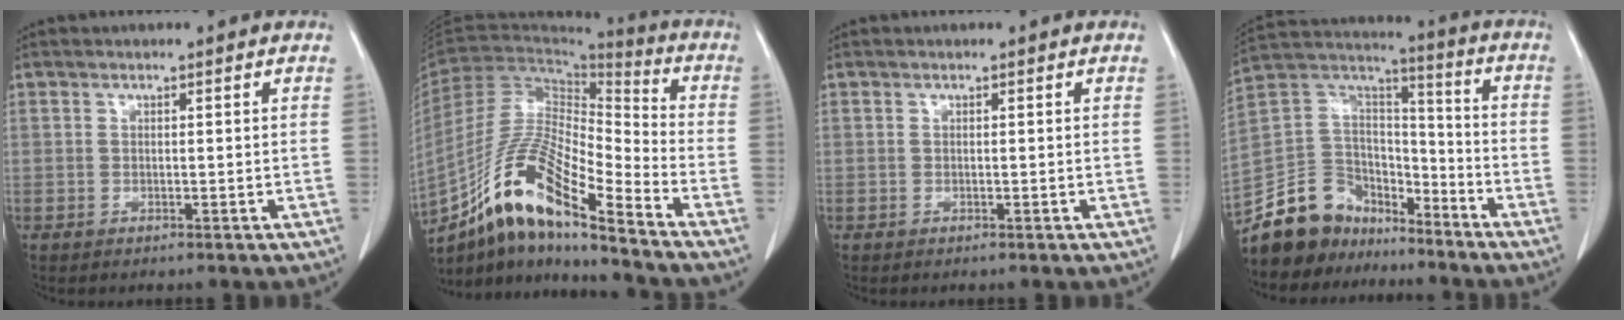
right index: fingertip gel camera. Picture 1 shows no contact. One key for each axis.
{"total": 17.0, "fx": -11.5, "fy": 2.4, "fz": 12.2, "tx": -0.235, "ty": -0.001, "tz": -0.207}
{"total": 0.0}
{"total": 13.6, "fx": -10.8, "fy": 7.8, "fz": 2.4, "tx": -0.055, "ty": 0.080, "tz": -0.198}